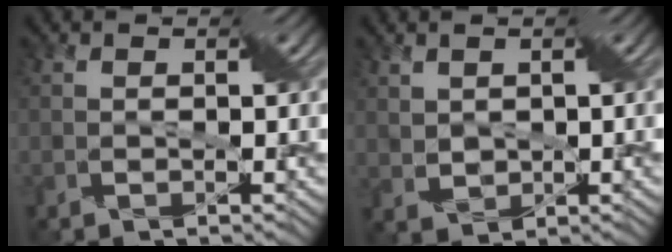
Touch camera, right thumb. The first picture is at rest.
{"total": 2.0, "force": [1.3, 1.3, 0.8], "torque": [-0.048, -0.008, 0.031]}